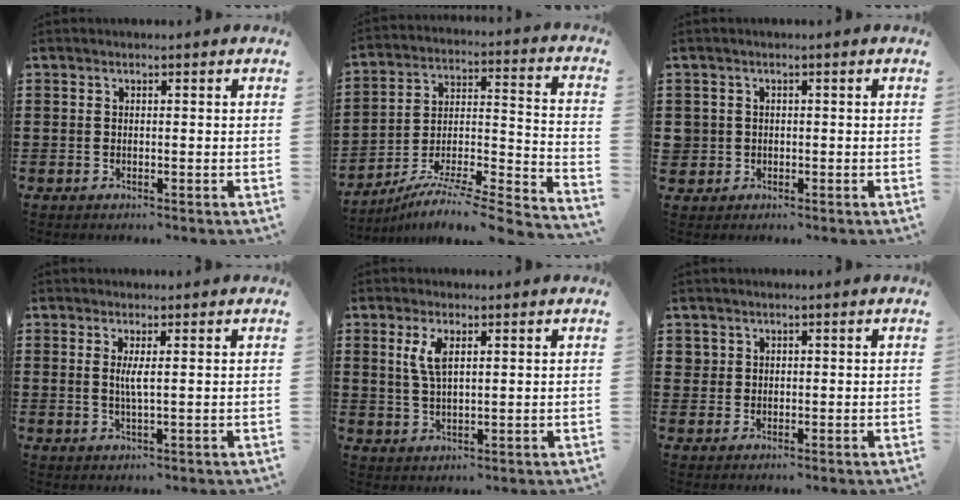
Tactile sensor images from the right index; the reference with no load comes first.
{"total": 6.5, "force": [-5.4, 0.0, 3.7], "torque": [-0.063, -0.011, -0.111]}
{"total": 1.6, "force": [-0.2, 1.6, 0.1], "torque": [-0.008, 0.006, -0.008]}
{"total": 2.2, "force": [0.3, -0.1, 2.2], "torque": [-0.044, -0.007, 0.003]}
{"total": 4.3, "force": [1.7, 1.6, 3.6], "torque": [-0.078, 0.007, 0.028]}
{"total": 1.6, "force": [0.8, 1.4, 0.1], "torque": [-0.008, 0.006, 0.016]}